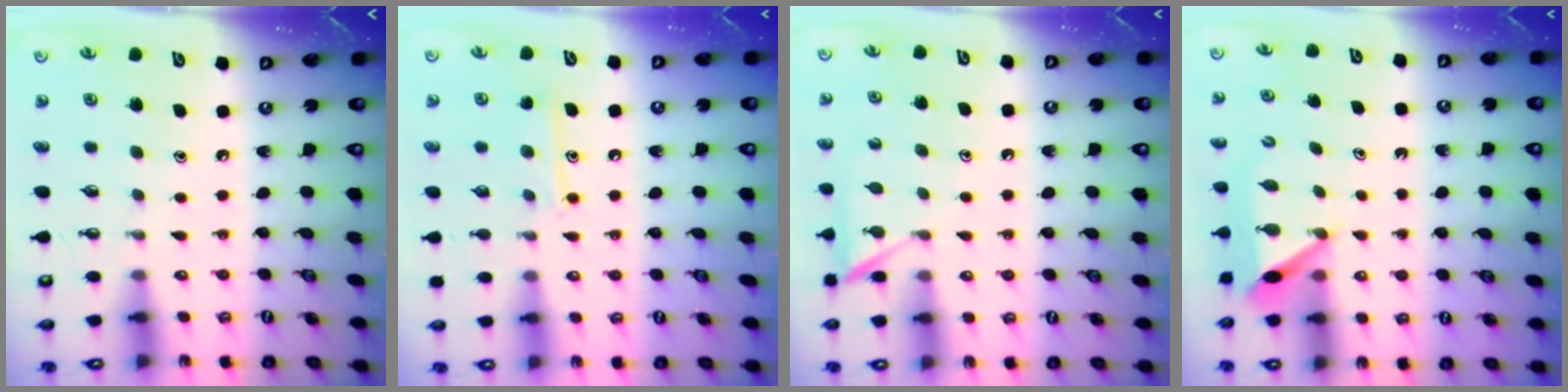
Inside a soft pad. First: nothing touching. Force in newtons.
{"total": 9.8, "press": 9.8, "slide": 0.7}
{"total": 5.8, "press": 5.8, "slide": 0.5}
{"total": 6.1, "press": 6.1, "slide": 0.5}